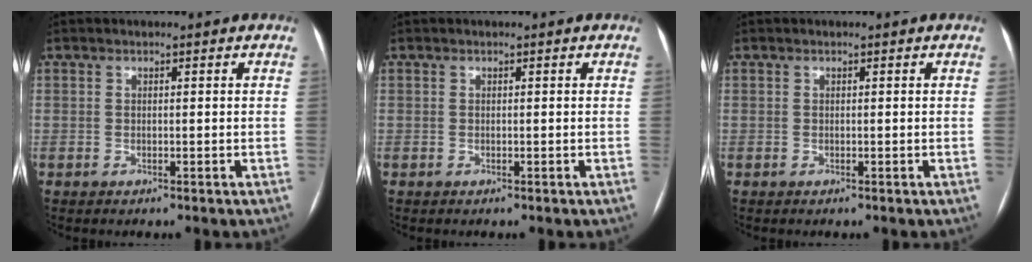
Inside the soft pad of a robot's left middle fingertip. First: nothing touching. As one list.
[{"total": 0.0}, {"total": 0.0}]